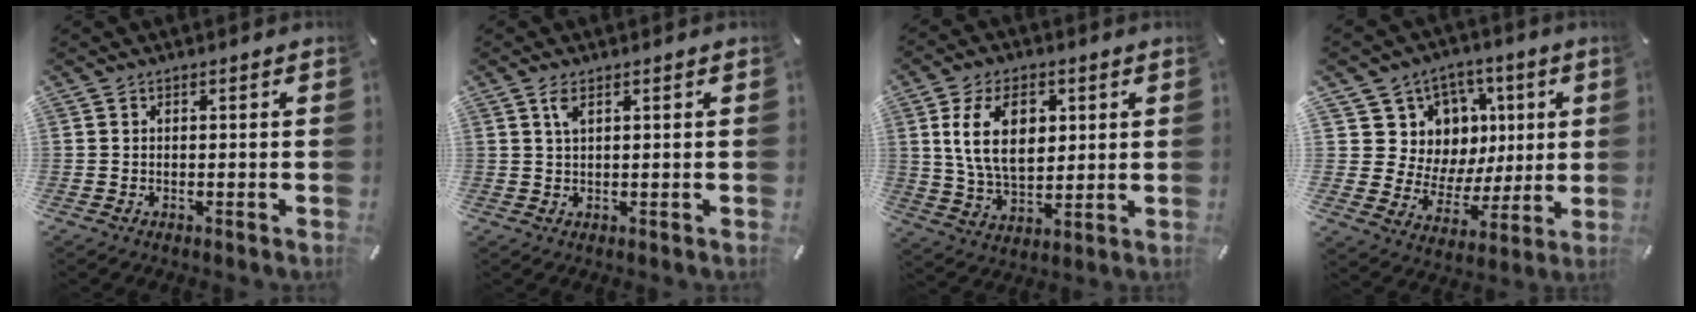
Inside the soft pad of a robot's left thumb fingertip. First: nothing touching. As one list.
[{"total": 2.3, "force": [1.0, 0.6, 2.0], "torque": [-0.042, 0.004, 0.017]}, {"total": 13.3, "force": [3.8, 8.6, 9.5], "torque": [-0.189, 0.000, 0.064]}, {"total": 10.8, "force": [3.0, 10.4, 0.3], "torque": [0.006, -0.050, 0.068]}]